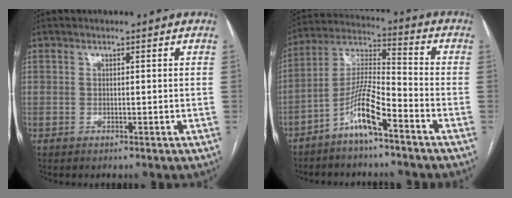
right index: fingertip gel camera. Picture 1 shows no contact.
{"total": 9.3, "force": [-5.6, 1.1, 7.3], "torque": [-0.156, 0.005, -0.112]}